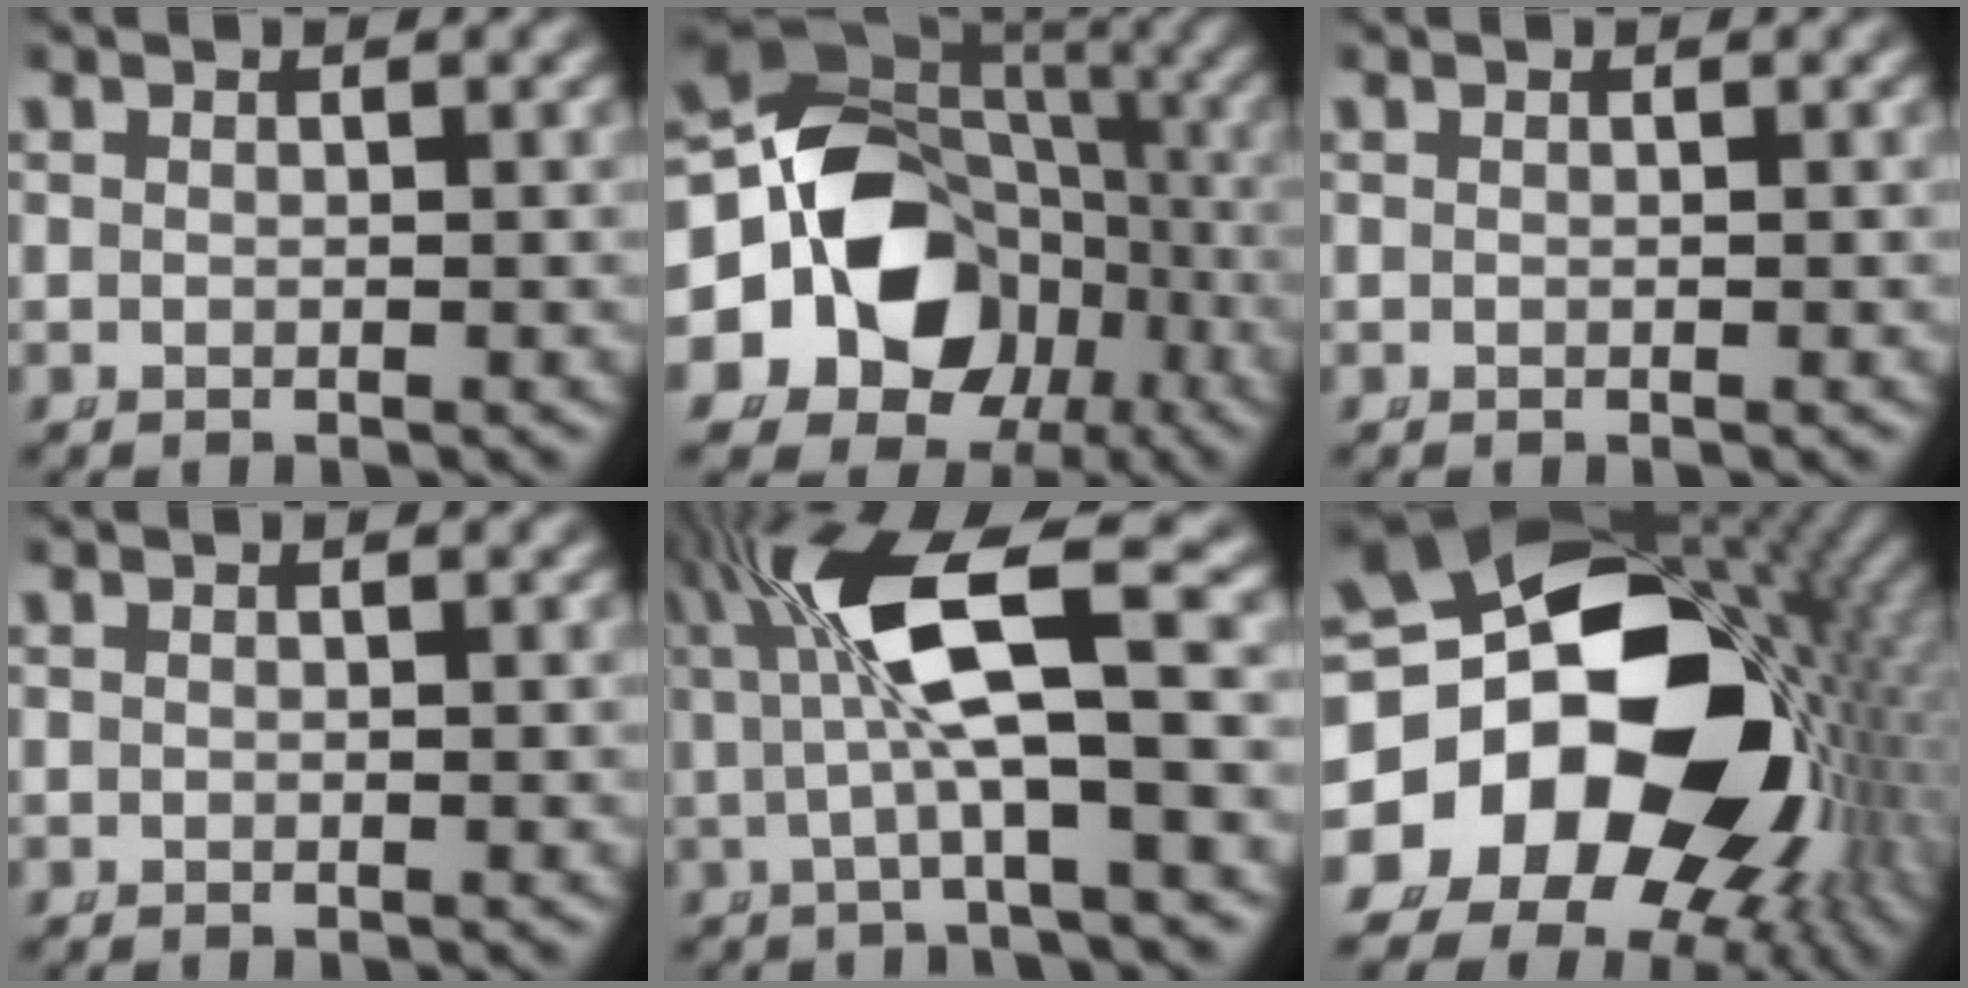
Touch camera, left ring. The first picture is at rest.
{"total": 19.0, "force": [-3.1, 15.4, 10.6], "torque": [-0.177, -0.041, -0.047]}
{"total": 0.0}
{"total": 0.0}
{"total": 8.5, "force": [1.7, 2.7, 7.8], "torque": [-0.140, 0.012, 0.023]}
{"total": 34.2, "force": [-3.7, 24.1, 23.9], "torque": [-0.412, -0.086, -0.039]}